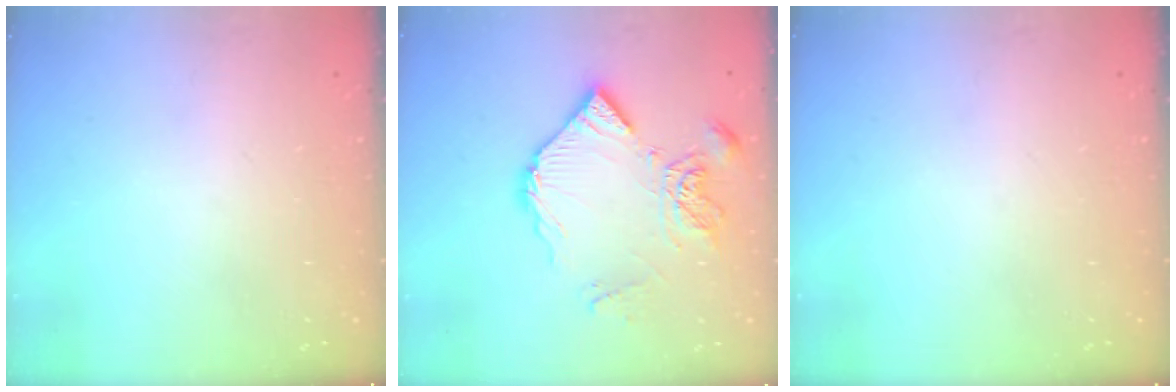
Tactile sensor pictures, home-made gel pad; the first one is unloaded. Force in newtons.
{"total": 12.0, "press": 11.9, "slide": 1.3}
{"total": 0.0}